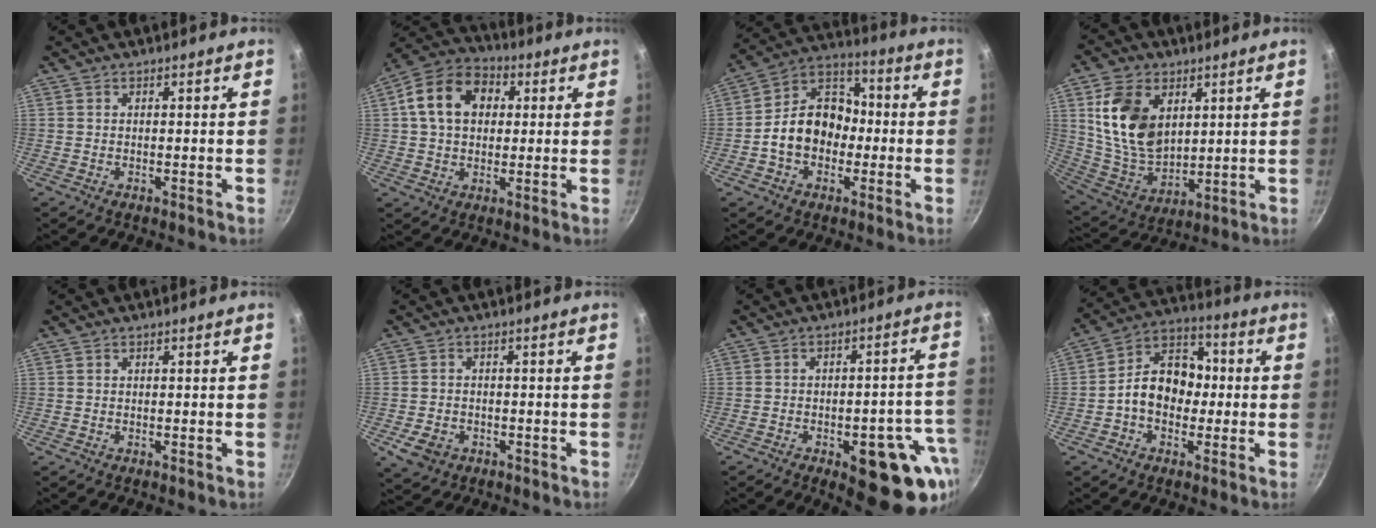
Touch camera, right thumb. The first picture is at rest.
{"total": 13.1, "force": [2.8, 9.8, 8.3], "torque": [-0.118, 0.021, 0.030]}
{"total": 13.5, "force": [-2.0, 10.4, 8.3], "torque": [-0.096, 0.043, -0.052]}
{"total": 15.8, "force": [4.8, 10.4, 10.8], "torque": [-0.177, -0.029, 0.105]}
{"total": 0.0}
{"total": 5.2, "force": [-1.9, 4.0, 2.7], "torque": [-0.048, 0.012, -0.025]}
{"total": 17.2, "force": [-7.2, 7.3, 13.9], "torque": [-0.107, 0.028, -0.087]}
{"total": 12.1, "force": [-0.8, 9.1, 7.9], "torque": [-0.081, 0.039, -0.033]}